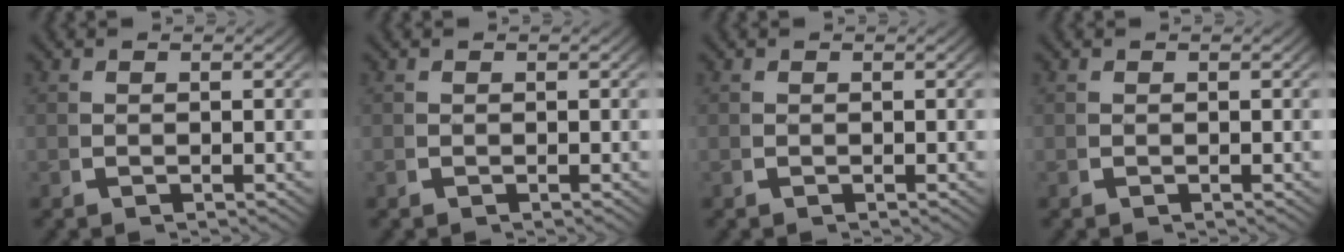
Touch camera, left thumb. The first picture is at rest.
{"total": 0.0}
{"total": 0.0}
{"total": 0.0}